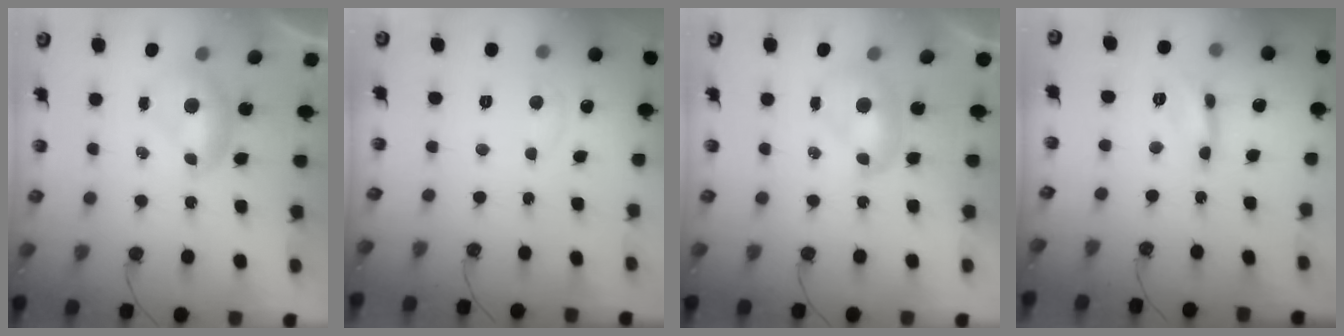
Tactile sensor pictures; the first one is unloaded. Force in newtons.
{"total": 0.8, "press": 0.2, "slide": 0.8}
{"total": 1.9, "press": 1.9, "slide": 0.2}
{"total": 1.3, "press": 1.3, "slide": 0.2}